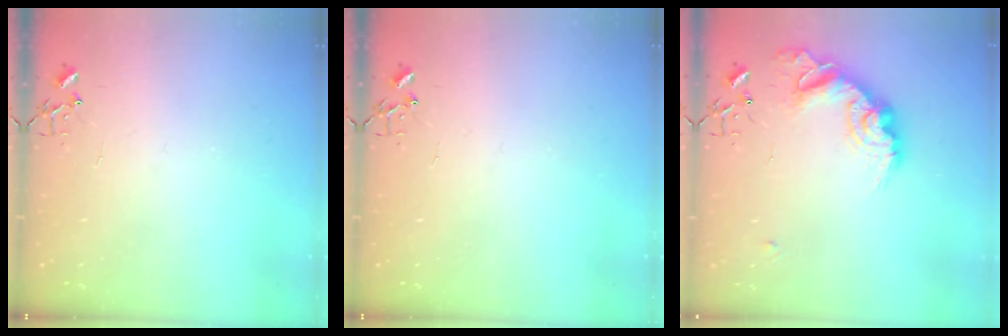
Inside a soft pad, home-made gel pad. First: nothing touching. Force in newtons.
{"total": 0.0}
{"total": 16.4, "press": 16.4, "slide": 0.8}